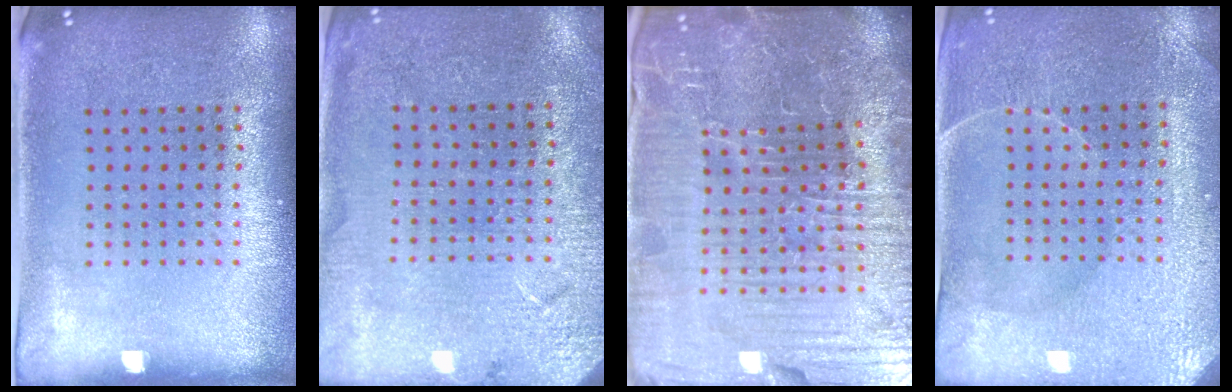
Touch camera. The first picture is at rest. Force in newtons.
{"total": 2.9, "press": 2.9, "slide": 0.3}
{"total": 6.9, "press": 6.3, "slide": 2.9}
{"total": 3.4, "press": 3.4, "slide": 0.4}